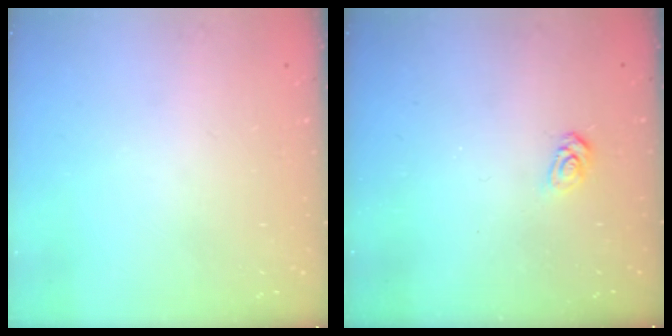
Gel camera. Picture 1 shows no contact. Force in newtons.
{"total": 4.1, "press": 4.1, "slide": 0.4}